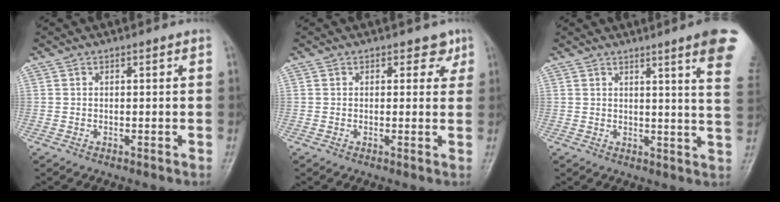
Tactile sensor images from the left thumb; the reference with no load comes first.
{"total": 2.7, "force": [1.4, 2.0, 1.2], "torque": [0.015, -0.003, 0.010]}
{"total": 11.5, "force": [7.0, 0.4, 9.1], "torque": [-0.101, -0.029, 0.069]}